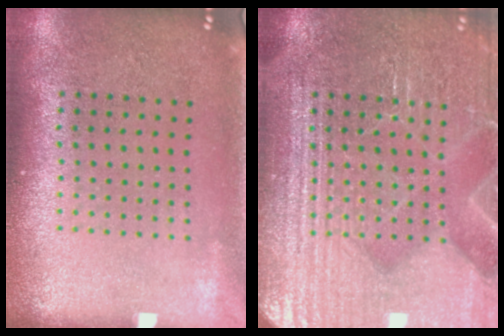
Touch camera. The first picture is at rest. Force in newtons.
{"total": 6.8, "press": 6.7, "slide": 0.8}